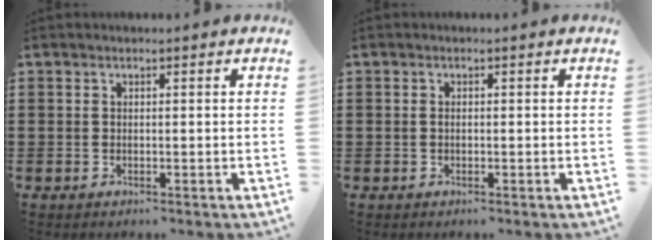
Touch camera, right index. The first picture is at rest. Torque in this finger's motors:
{"motor_torque": [1.02, 1.11, -0.07, -0.01]}